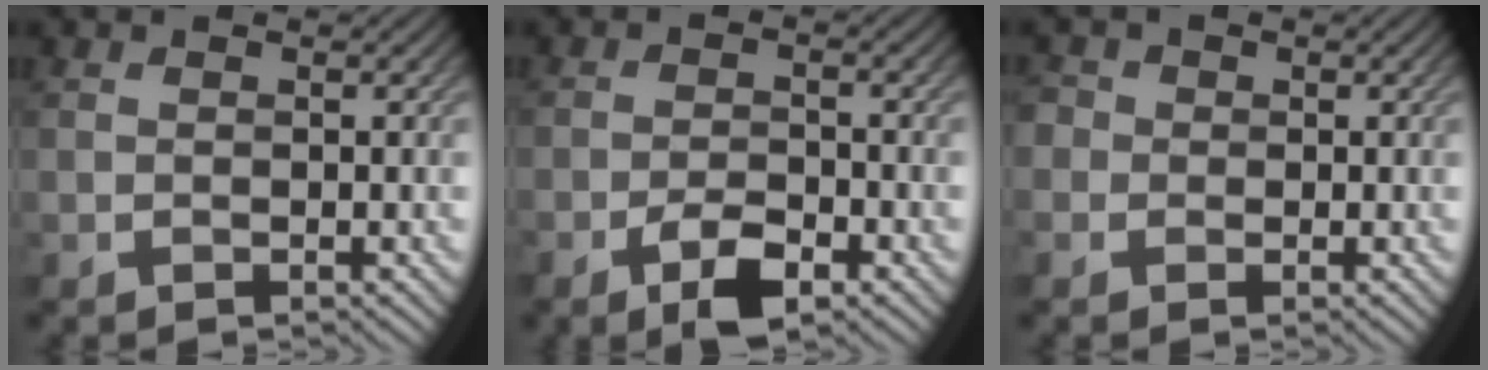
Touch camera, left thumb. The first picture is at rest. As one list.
[{"total": 4.2, "force": [-2.5, 1.6, 3.0], "torque": [-0.054, -0.001, -0.049]}, {"total": 2.5, "force": [0.3, 2.4, 0.6], "torque": [-0.012, 0.007, -0.017]}]